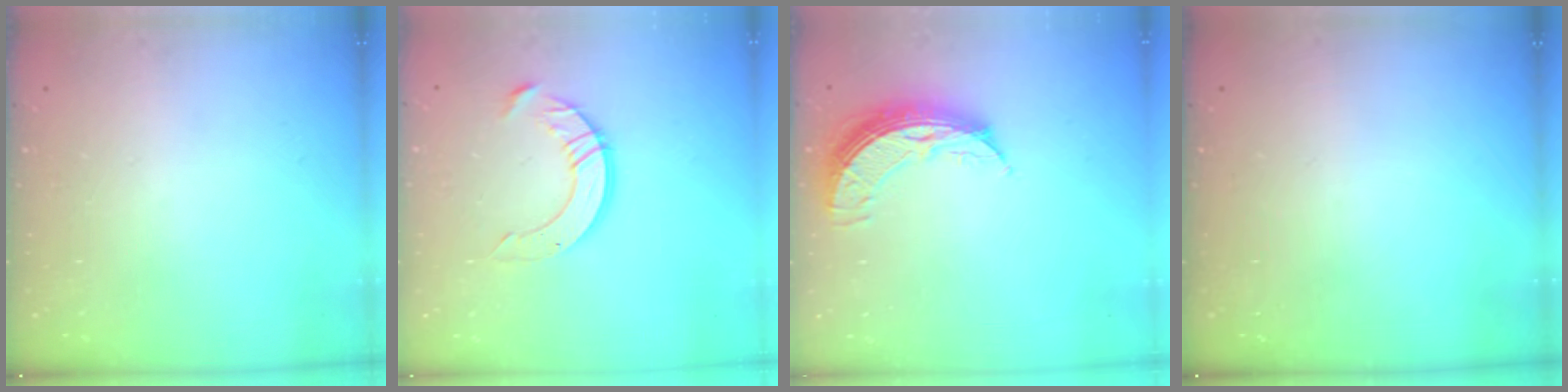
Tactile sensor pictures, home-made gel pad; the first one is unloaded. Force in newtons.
{"total": 10.5, "press": 10.5, "slide": 0.9}
{"total": 8.7, "press": 8.6, "slide": 0.9}
{"total": 0.0}